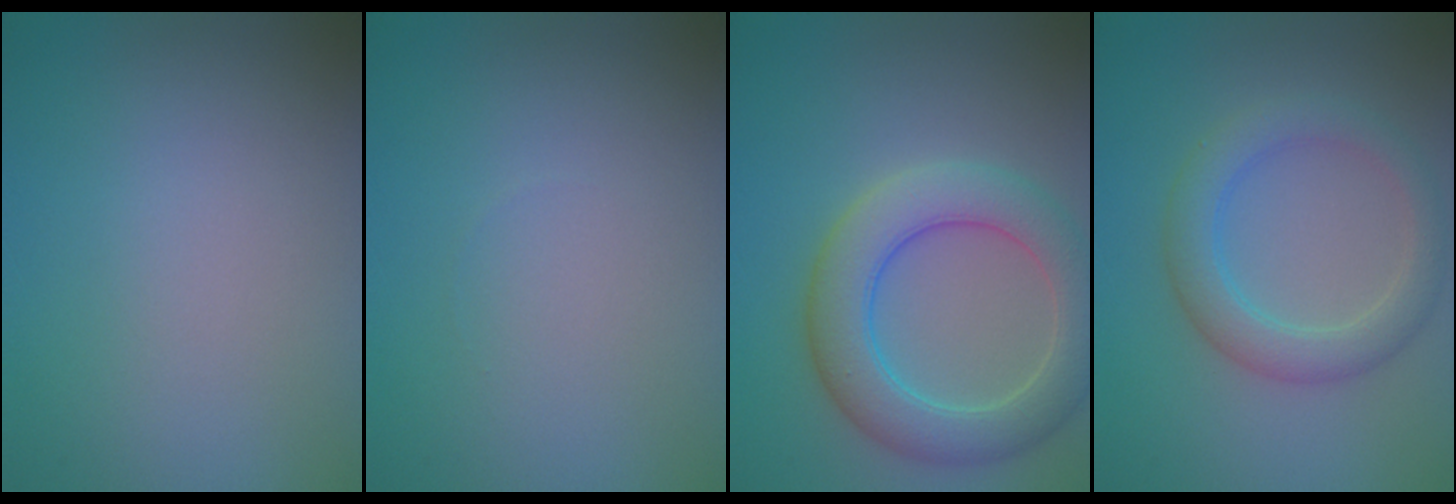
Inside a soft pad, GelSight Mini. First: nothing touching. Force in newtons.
{"total": 0.0}
{"total": 6.3, "press": 6.3, "slide": 0.3}
{"total": 3.7, "press": 3.7, "slide": 0.0}